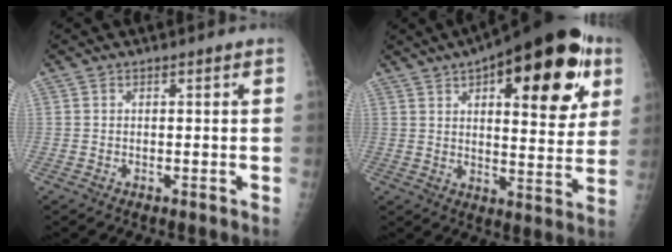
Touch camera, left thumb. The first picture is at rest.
{"total": 25.8, "force": [11.0, 10.3, 20.9], "torque": [-0.254, -0.011, 0.151]}